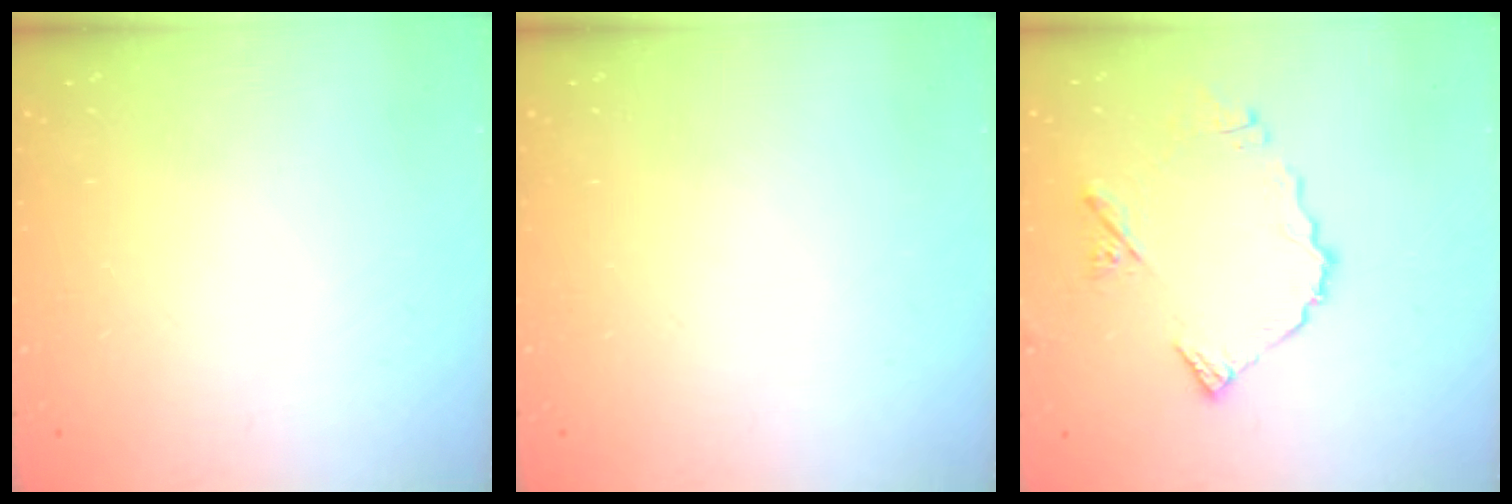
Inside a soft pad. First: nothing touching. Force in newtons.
{"total": 0.0}
{"total": 12.4, "press": 12.3, "slide": 1.1}